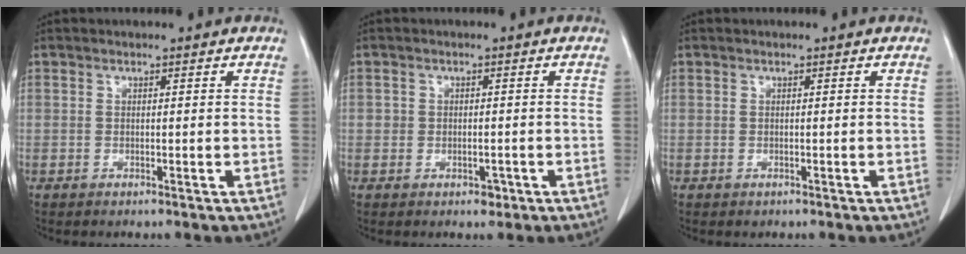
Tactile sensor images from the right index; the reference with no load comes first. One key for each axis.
{"total": 2.3, "fx": -0.7, "fy": 1.9, "fz": 1.0, "tx": -0.010, "ty": 0.004, "tz": -0.004}
{"total": 0.0}